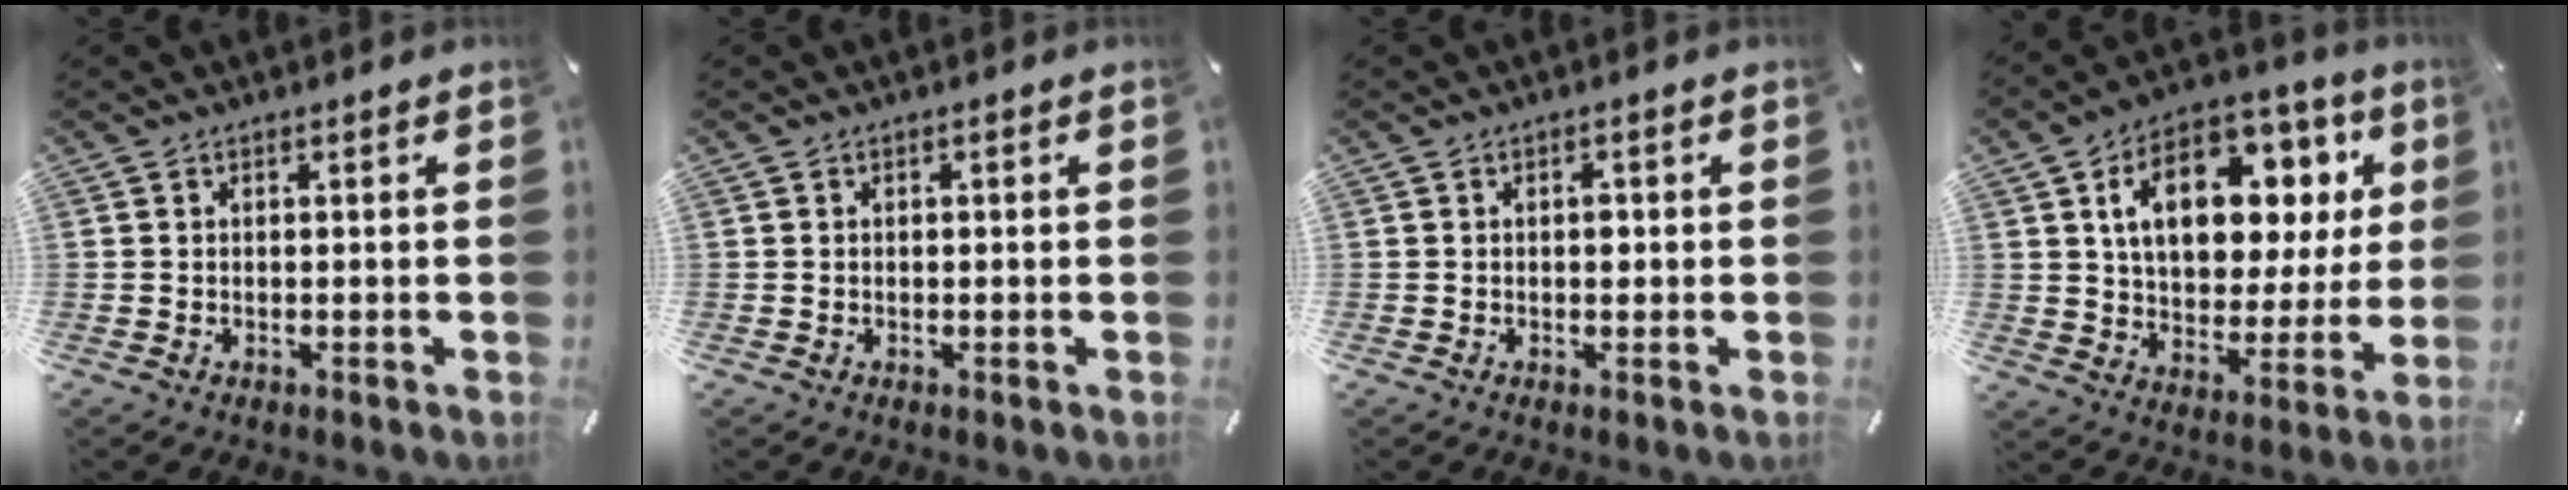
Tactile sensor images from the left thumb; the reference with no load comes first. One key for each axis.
{"total": 0.5, "fx": -0.1, "fy": 0.3, "fz": 0.4, "tx": -0.008, "ty": 0.000, "tz": -0.002}
{"total": 1.6, "fx": 0.1, "fy": 1.1, "fz": 1.2, "tx": -0.017, "ty": 0.001, "tz": -0.003}
{"total": 18.9, "fx": 7.2, "fy": 11.8, "fz": 12.8, "tx": -0.201, "ty": -0.018, "tz": 0.126}